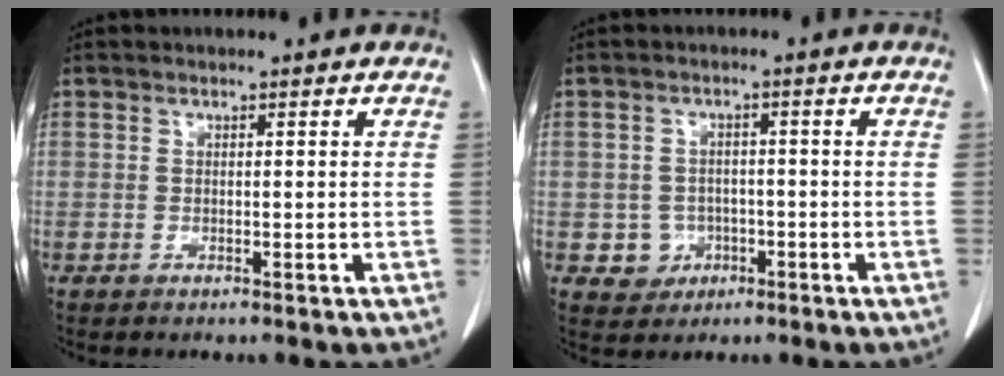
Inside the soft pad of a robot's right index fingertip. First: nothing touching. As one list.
[{"total": 3.9, "force": [-1.3, 3.7, 0.3], "torque": [0.006, 0.012, -0.011]}]